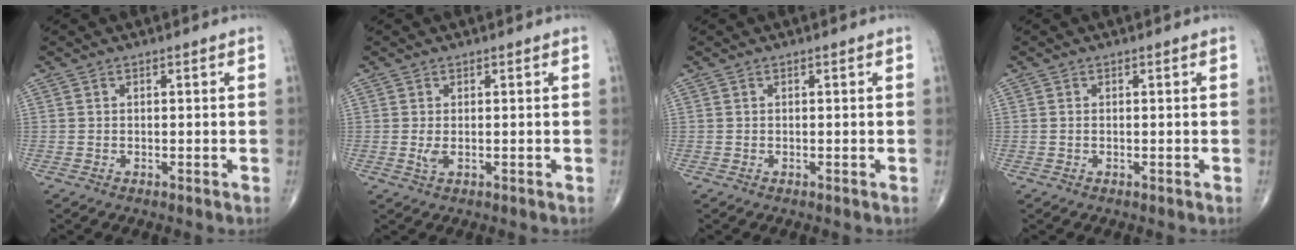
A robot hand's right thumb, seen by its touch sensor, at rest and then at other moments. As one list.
[{"total": 1.5, "force": [-0.1, 0.6, 1.3], "torque": [-0.032, -0.006, 0.003]}, {"total": 0.0}, {"total": 0.0}]